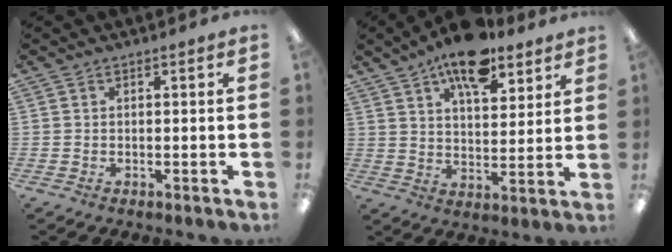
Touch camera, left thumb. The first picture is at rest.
{"total": 13.4, "force": [9.4, 5.9, 7.5], "torque": [-0.105, -0.048, 0.161]}